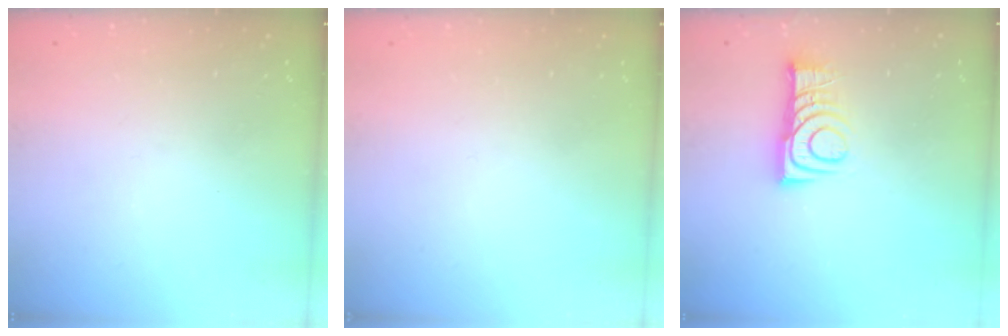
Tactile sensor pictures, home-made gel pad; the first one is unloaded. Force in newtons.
{"total": 1.5, "press": 1.5, "slide": 0.1}
{"total": 8.7, "press": 8.7, "slide": 0.8}